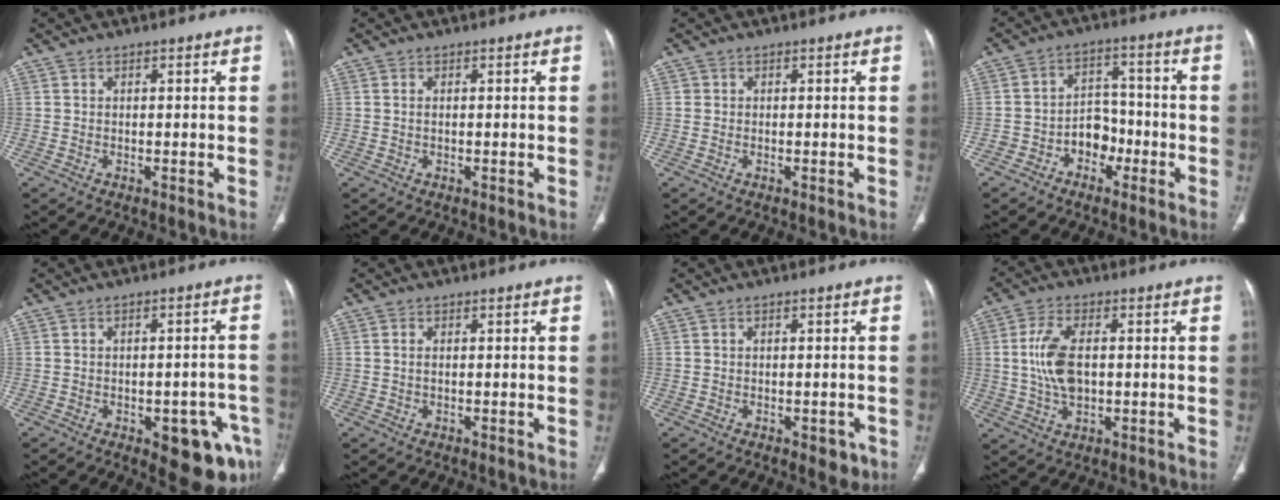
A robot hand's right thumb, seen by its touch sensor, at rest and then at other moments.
{"total": 0.6, "force": [0.1, 0.3, 0.5], "torque": [-0.015, 0.004, 0.004]}
{"total": 0.6, "force": [0.1, 0.6, 0.0], "torque": [0.003, 0.004, 0.002]}
{"total": 6.9, "force": [-3.0, 5.4, 3.1], "torque": [-0.013, 0.045, -0.052]}
{"total": 11.3, "force": [-5.1, 4.9, 8.8], "torque": [-0.073, 0.020, -0.057]}
{"total": 0.9, "force": [0.2, 0.5, 0.7], "torque": [-0.019, 0.003, 0.005]}
{"total": 2.8, "force": [-1.0, 1.7, 2.1], "torque": [-0.008, 0.002, -0.008]}
{"total": 8.8, "force": [0.6, 4.8, 7.3], "torque": [-0.153, 0.002, 0.016]}